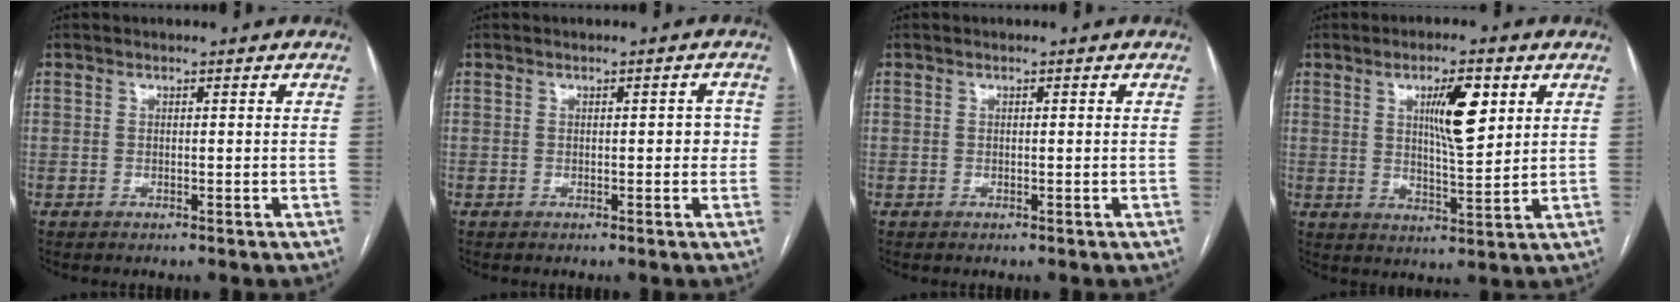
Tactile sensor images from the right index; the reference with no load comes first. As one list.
[{"total": 2.0, "force": [-0.1, 0.9, 1.8], "torque": [-0.013, 0.005, -0.002]}, {"total": 0.0}, {"total": 8.3, "force": [3.1, 1.6, 7.5], "torque": [-0.126, 0.000, 0.053]}]